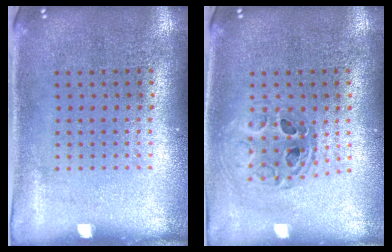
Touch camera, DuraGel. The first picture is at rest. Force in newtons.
{"total": 0.7, "press": 0.7, "slide": 0.1}